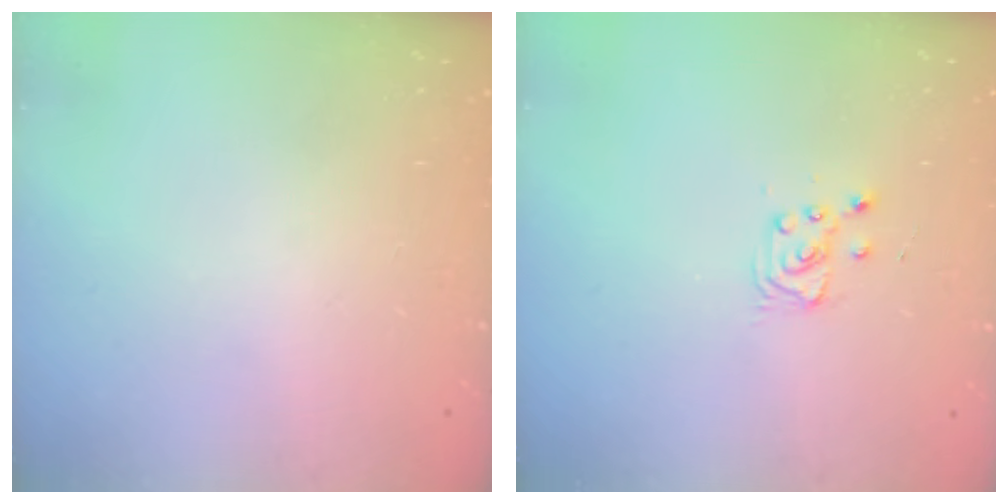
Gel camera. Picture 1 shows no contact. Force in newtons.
{"total": 3.6, "press": 3.6, "slide": 0.4}